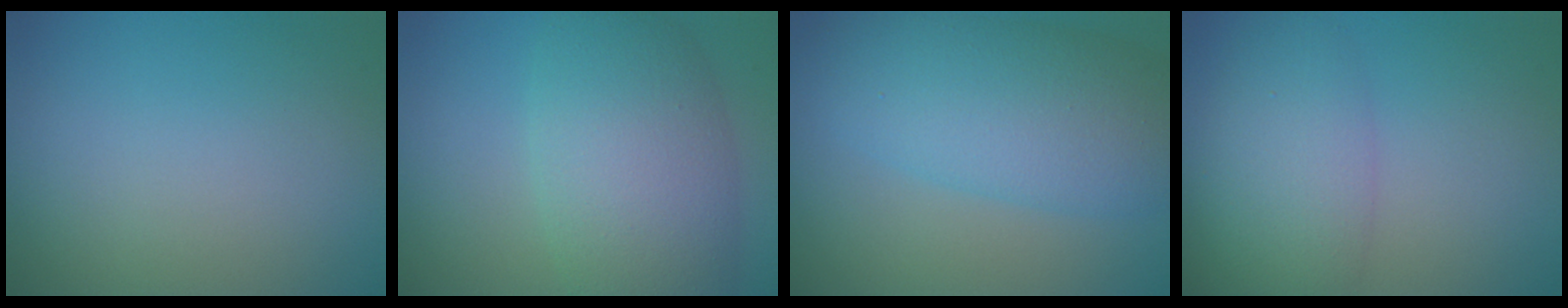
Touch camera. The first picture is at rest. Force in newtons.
{"total": 7.9, "press": 7.9, "slide": 0.3}
{"total": 7.9, "press": 7.9, "slide": 0.1}
{"total": 4.8, "press": 4.8, "slide": 0.2}